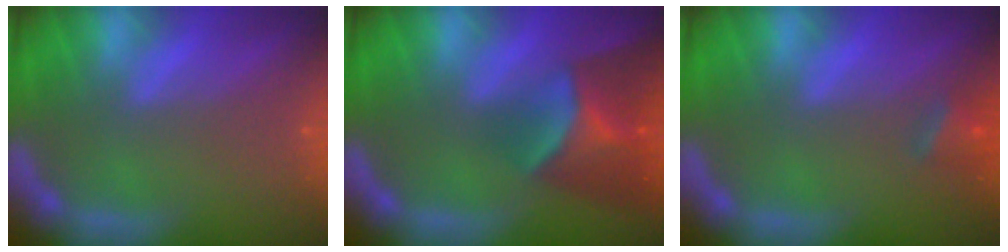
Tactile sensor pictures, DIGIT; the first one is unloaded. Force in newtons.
{"total": 7.9}
{"total": 2.4}